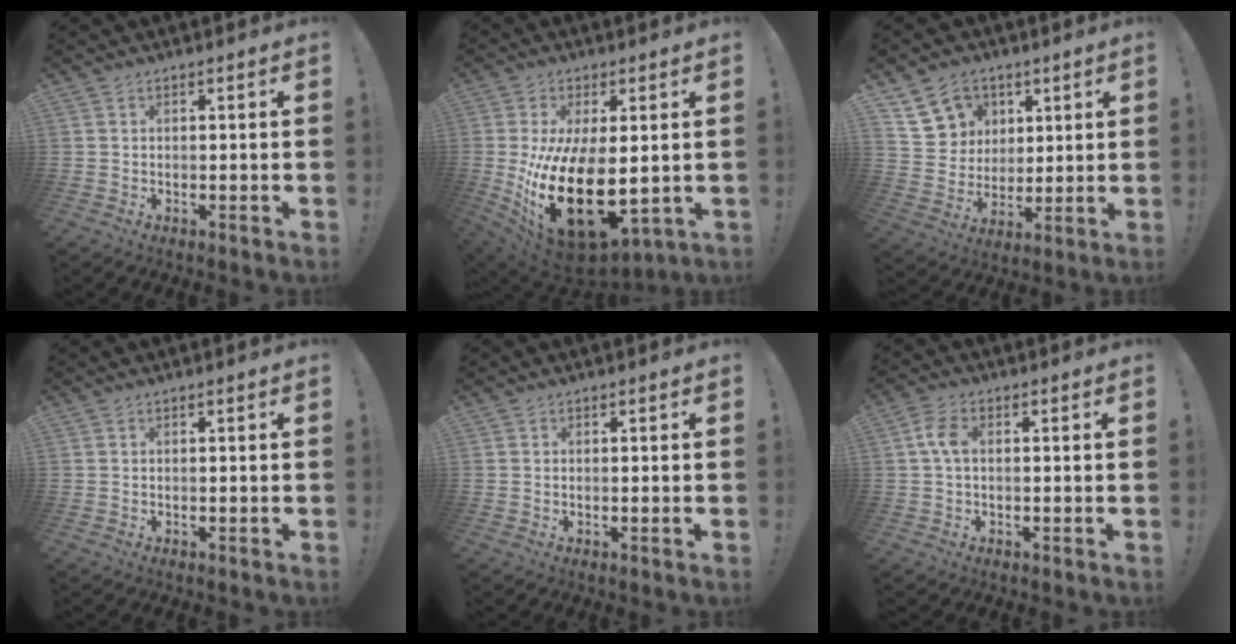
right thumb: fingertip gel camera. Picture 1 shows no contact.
{"total": 25.0, "force": [-2.2, 13.2, 21.2], "torque": [-0.390, -0.016, -0.012]}
{"total": 12.6, "force": [6.8, 10.2, 3.1], "torque": [-0.054, -0.035, 0.142]}
{"total": 0.0}
{"total": 0.5, "force": [-0.1, -0.1, 0.5], "torque": [-0.011, 0.000, -0.002]}
{"total": 5.4, "force": [0.5, 3.1, 4.3], "torque": [-0.095, 0.011, 0.007]}